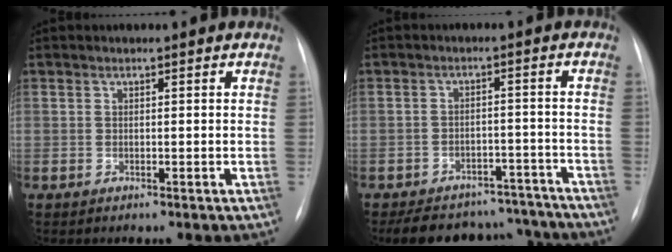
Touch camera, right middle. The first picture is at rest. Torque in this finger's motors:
{"motor_torque": [0.97, -0.98, 0.11, 0.04]}